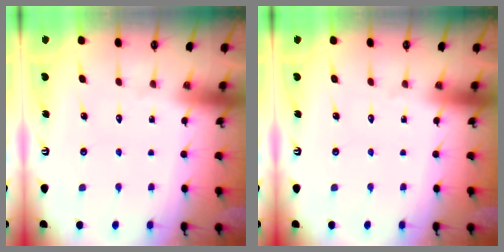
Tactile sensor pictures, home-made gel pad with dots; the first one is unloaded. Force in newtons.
{"total": 0.0}